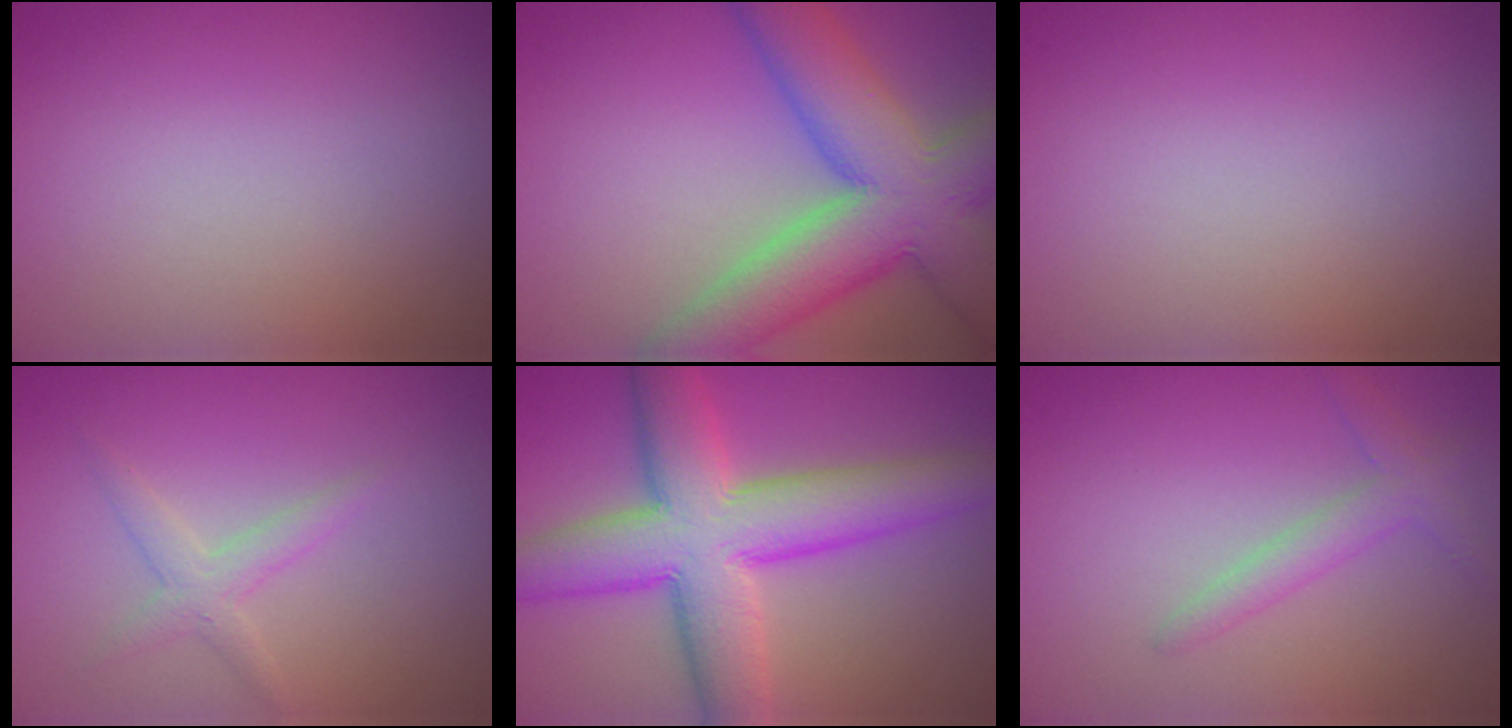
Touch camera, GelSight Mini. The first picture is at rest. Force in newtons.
{"total": 10.7, "press": 10.7, "slide": 0.5}
{"total": 0.0}
{"total": 1.8, "press": 1.8, "slide": 0.0}
{"total": 10.2, "press": 10.2, "slide": 0.2}
{"total": 2.2, "press": 2.2, "slide": 0.1}